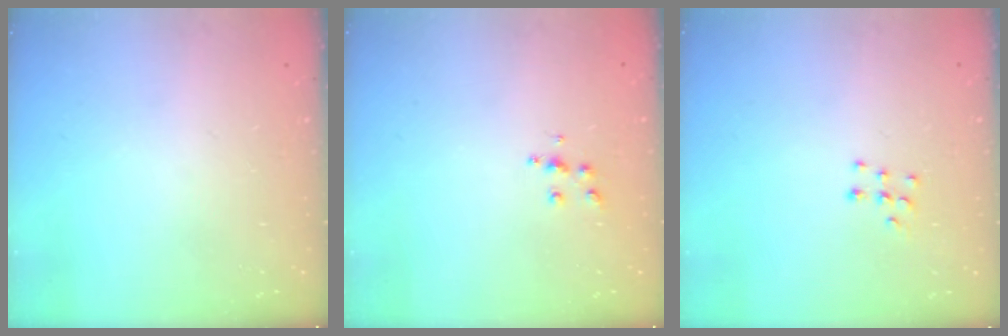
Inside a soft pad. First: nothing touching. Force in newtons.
{"total": 6.2, "press": 6.2, "slide": 0.5}
{"total": 5.3, "press": 5.3, "slide": 0.5}